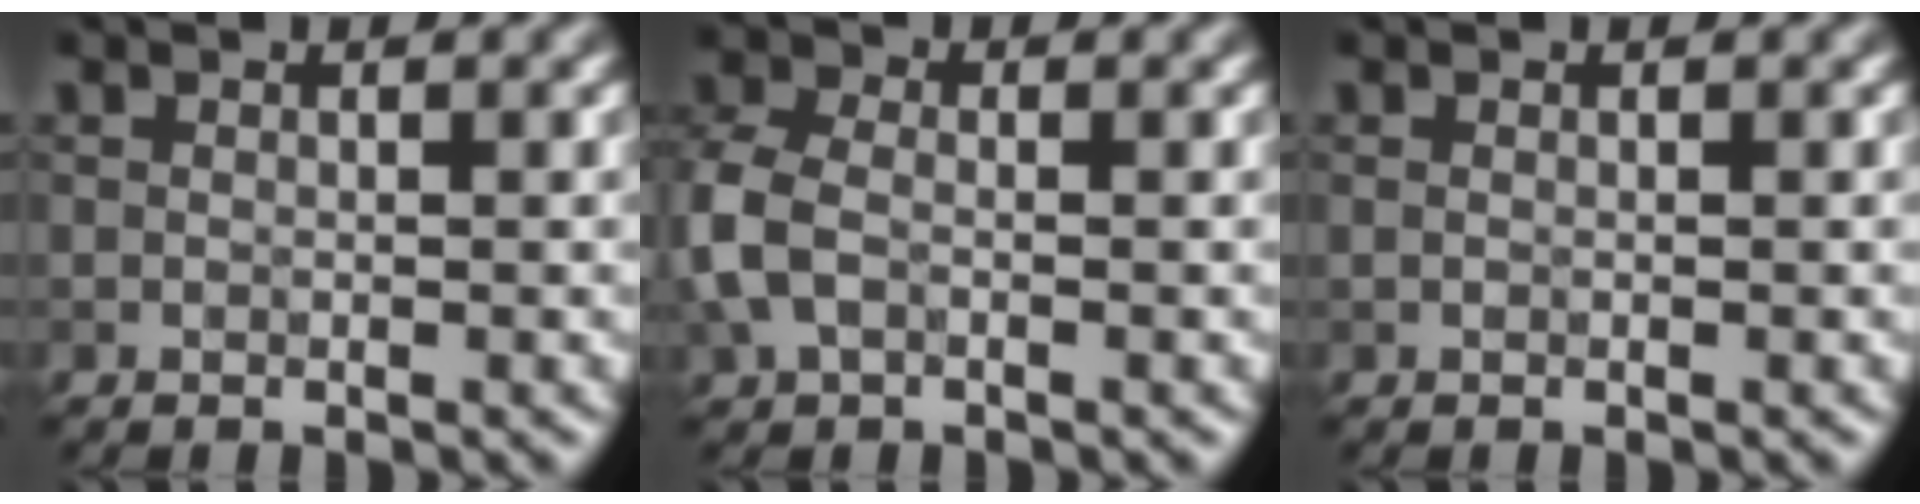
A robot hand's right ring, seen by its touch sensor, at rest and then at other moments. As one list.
[{"total": 3.8, "force": [-0.9, 2.6, 2.6], "torque": [-0.072, 0.005, -0.031]}, {"total": 0.0}]